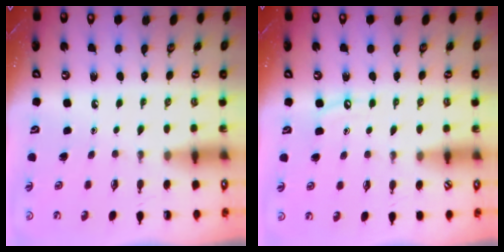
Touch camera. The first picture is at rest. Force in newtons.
{"total": 4.5, "press": 4.4, "slide": 0.6}